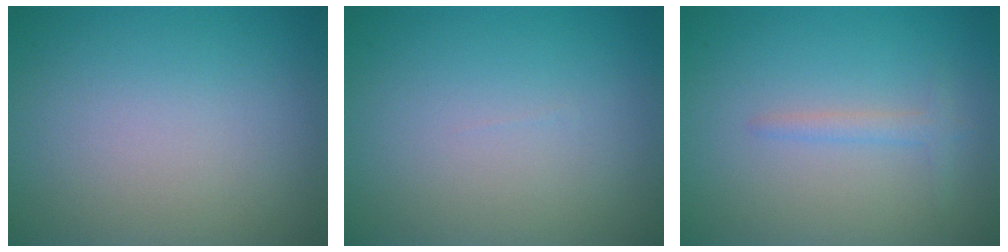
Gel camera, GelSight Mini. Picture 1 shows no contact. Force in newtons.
{"total": 0.0}
{"total": 1.3, "press": 1.3, "slide": 0.1}